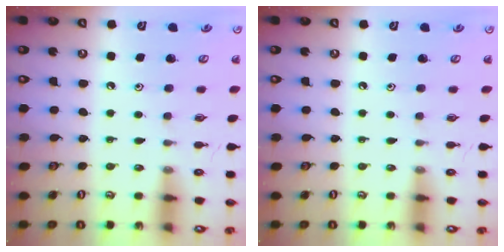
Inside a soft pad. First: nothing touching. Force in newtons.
{"total": 0.0}